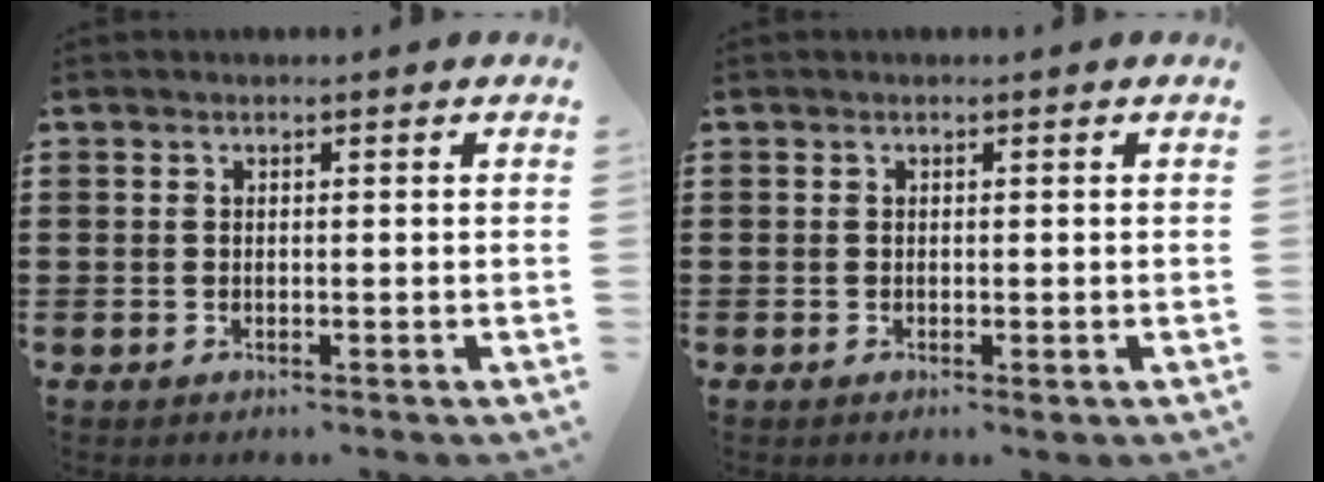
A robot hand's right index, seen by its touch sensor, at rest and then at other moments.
{"total": 0.0}